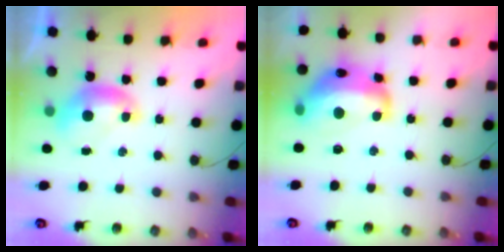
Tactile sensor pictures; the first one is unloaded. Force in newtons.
{"total": 10.0, "press": 9.9, "slide": 1.0}